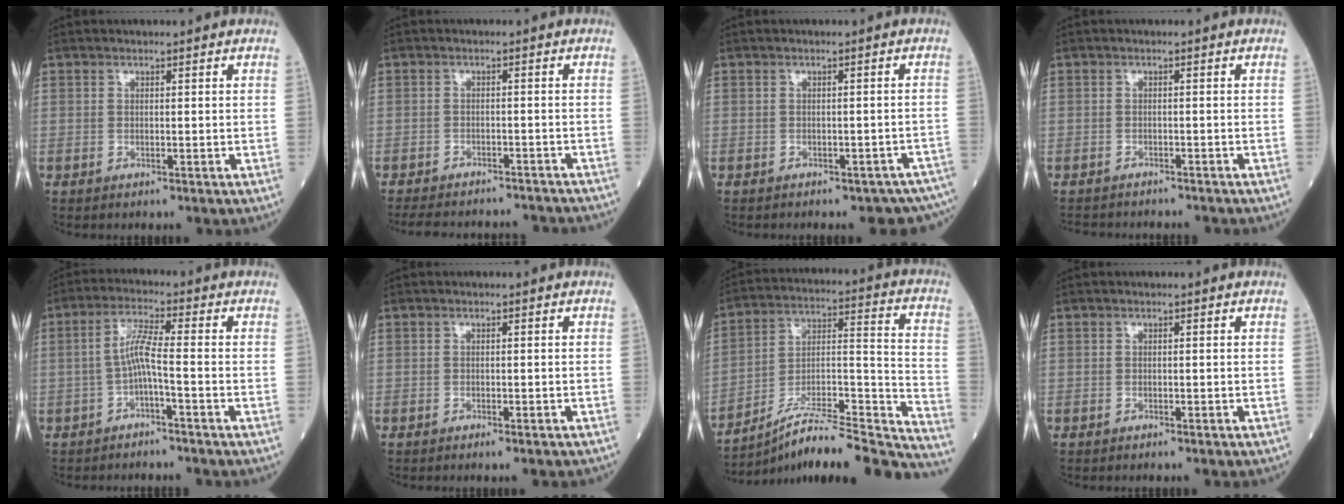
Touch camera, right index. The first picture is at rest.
{"total": 14.5, "force": [-13.2, 4.1, 4.5], "torque": [-0.093, -0.002, -0.163]}
{"total": 8.8, "force": [-7.6, 3.4, 2.9], "torque": [-0.026, 0.009, -0.077]}
{"total": 8.1, "force": [-7.5, 2.1, 2.2], "torque": [-0.033, -0.004, -0.095]}
{"total": 4.4, "force": [-1.4, -0.1, 4.2], "torque": [-0.085, 0.015, -0.025]}
{"total": 2.1, "force": [-1.7, 0.4, 1.1], "torque": [-0.014, -0.004, -0.017]}
{"total": 24.6, "force": [-21.6, 1.6, 11.6], "torque": [-0.124, 0.018, -0.332]}
{"total": 1.1, "force": [-0.9, 0.3, 0.5], "torque": [-0.011, -0.002, -0.010]}